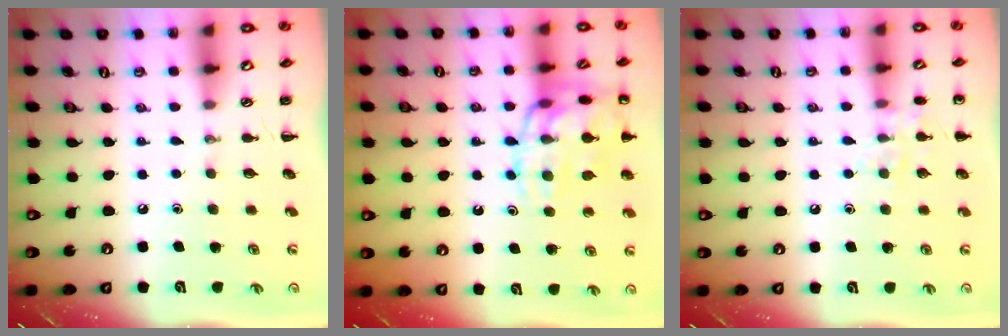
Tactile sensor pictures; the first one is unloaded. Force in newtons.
{"total": 17.7, "press": 17.6, "slide": 1.9}
{"total": 7.4, "press": 7.3, "slide": 1.1}